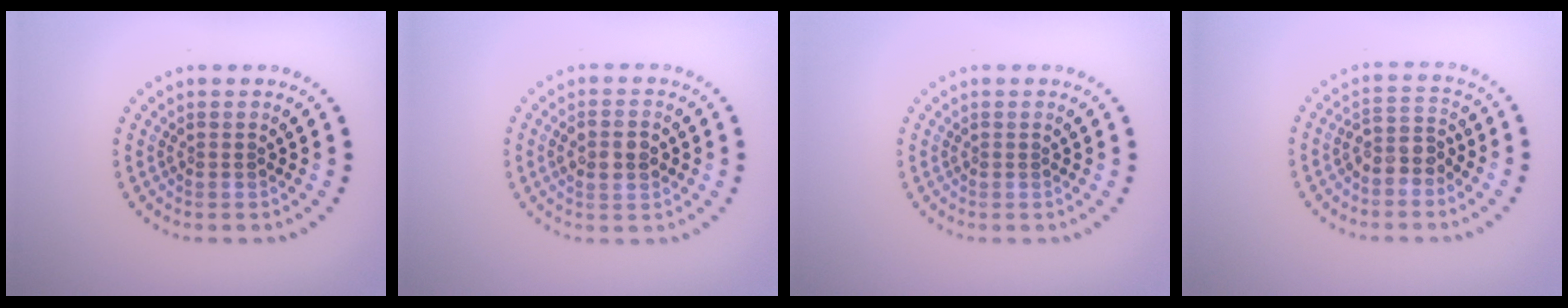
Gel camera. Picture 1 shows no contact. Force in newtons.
{"total": 2.5, "press": 2.4, "slide": 0.4}
{"total": 0.0}
{"total": 2.4, "press": 2.1, "slide": 1.1}